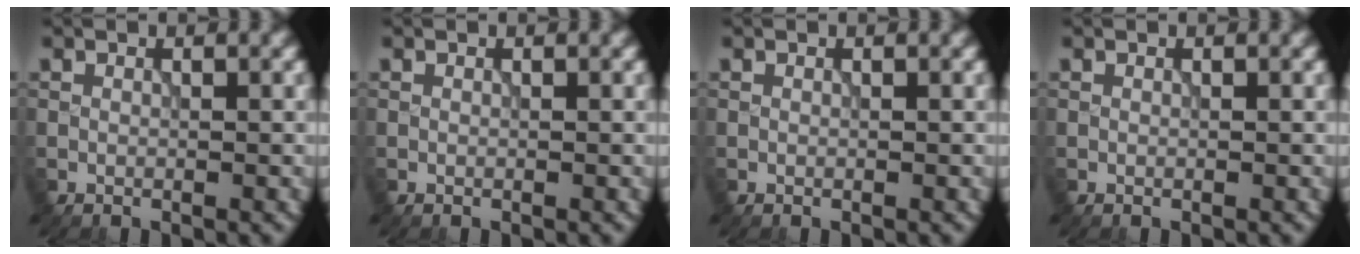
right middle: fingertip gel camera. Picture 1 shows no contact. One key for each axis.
{"total": 0.0}
{"total": 0.0}
{"total": 0.0}